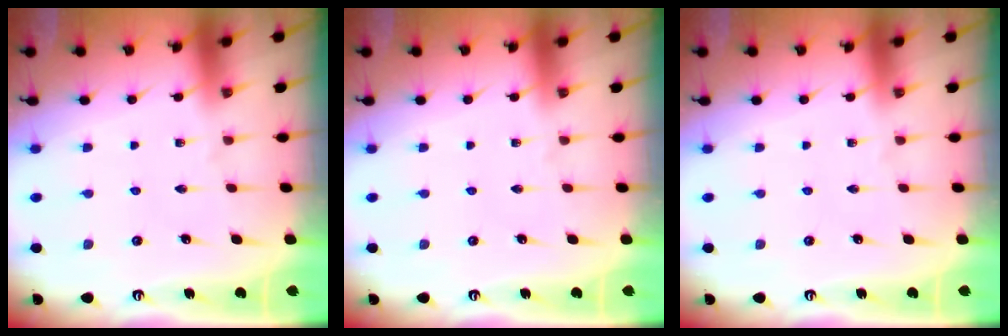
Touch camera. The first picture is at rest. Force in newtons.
{"total": 0.0}
{"total": 0.0}